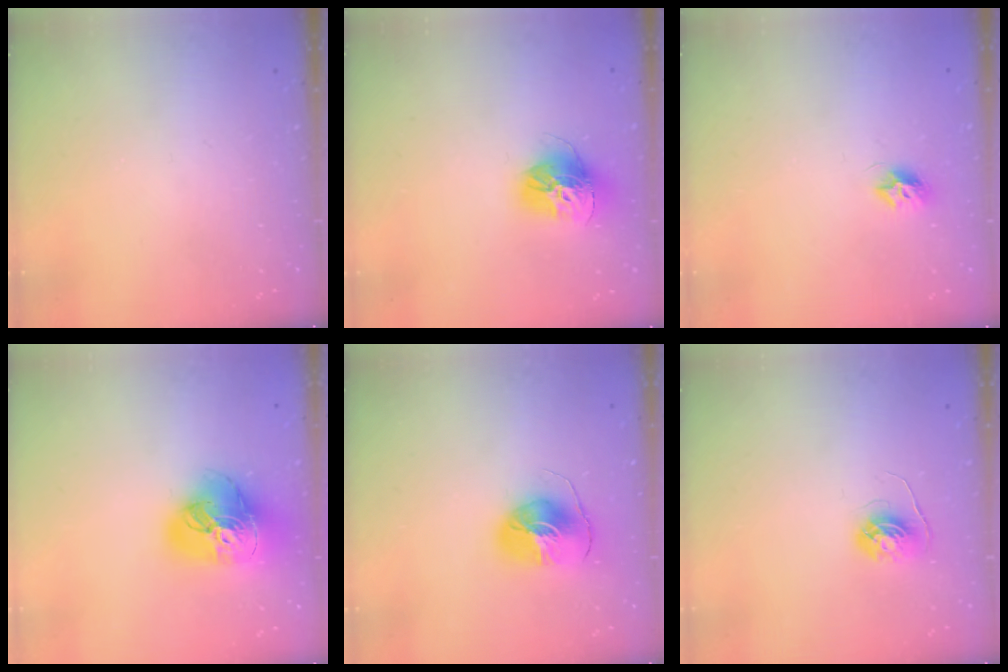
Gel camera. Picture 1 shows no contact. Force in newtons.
{"total": 15.0, "press": 14.9, "slide": 1.5}
{"total": 7.1, "press": 7.0, "slide": 0.3}
{"total": 20.6, "press": 20.5, "slide": 2.1}
{"total": 8.3, "press": 8.2, "slide": 0.9}
{"total": 5.6, "press": 5.5, "slide": 0.4}